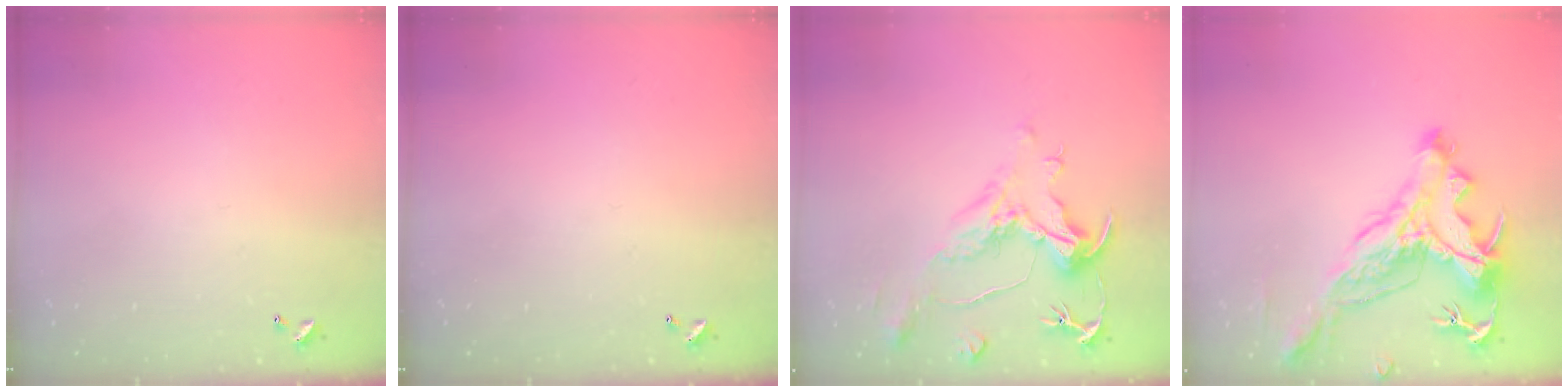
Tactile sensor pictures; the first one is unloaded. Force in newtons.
{"total": 0.0}
{"total": 1.8, "press": 0.8, "slide": 1.5}
{"total": 6.8, "press": 6.6, "slide": 1.9}